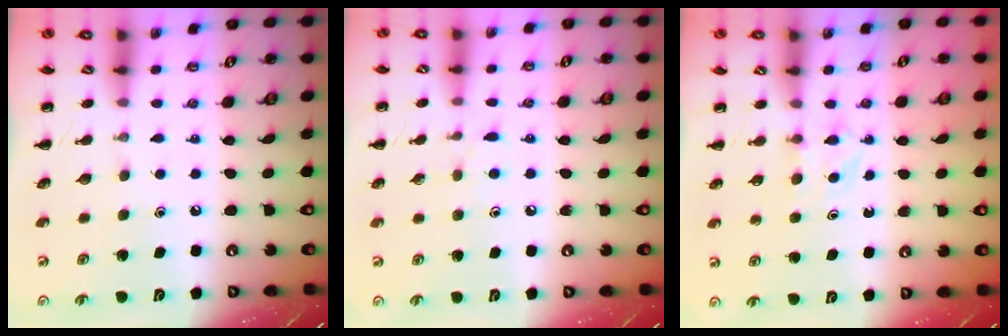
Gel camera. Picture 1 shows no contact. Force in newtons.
{"total": 5.5, "press": 5.1, "slide": 2.0}
{"total": 2.8, "press": 2.6, "slide": 1.0}